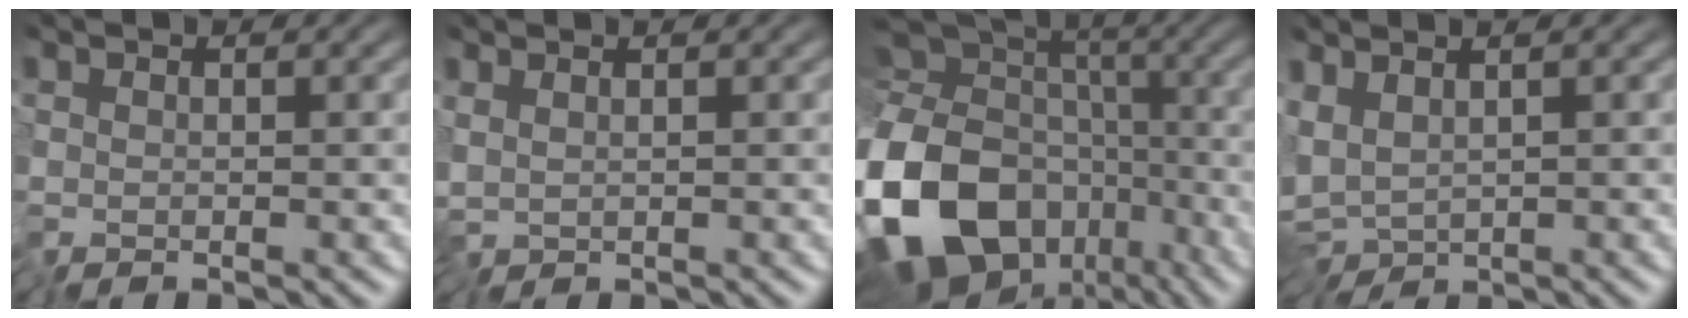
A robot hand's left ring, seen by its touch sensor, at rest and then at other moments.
{"total": 1.4, "force": [0.0, 0.6, 1.2], "torque": [-0.028, -0.002, -0.002]}
{"total": 18.5, "force": [-8.4, 12.9, 10.4], "torque": [-0.234, -0.018, -0.128]}
{"total": 5.4, "force": [-1.4, 3.1, 4.2], "torque": [-0.095, -0.013, -0.014]}